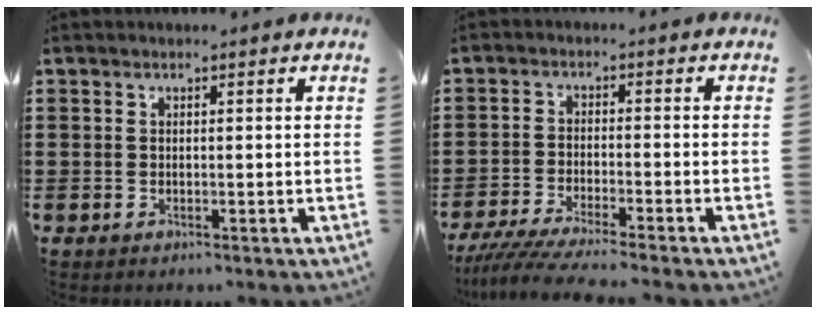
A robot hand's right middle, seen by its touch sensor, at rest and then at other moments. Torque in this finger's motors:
{"motor_torque": [1.17, -0.97, 0.38, 0.05]}